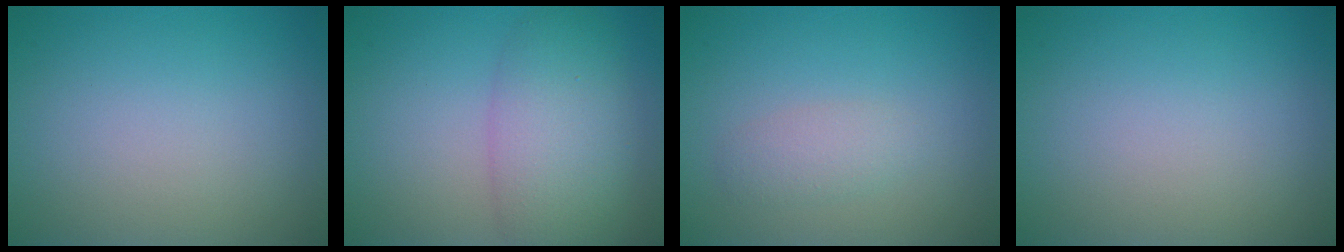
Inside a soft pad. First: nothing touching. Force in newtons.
{"total": 6.0, "press": 6.0, "slide": 0.2}
{"total": 1.7, "press": 1.7, "slide": 0.2}
{"total": 0.0}